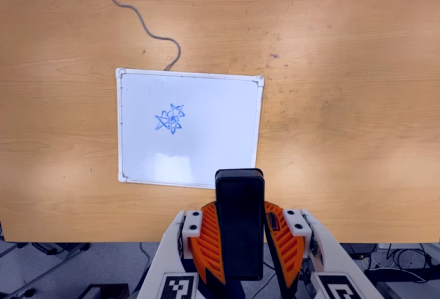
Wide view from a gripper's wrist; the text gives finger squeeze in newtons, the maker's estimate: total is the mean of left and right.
{"total": 9.7, "left": 7.9, "right": 11.4}